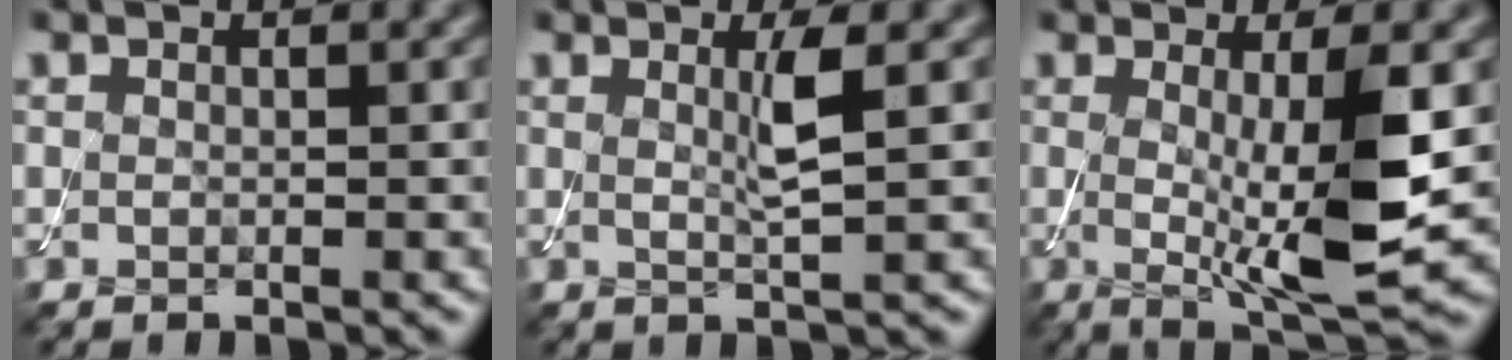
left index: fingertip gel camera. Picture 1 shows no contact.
{"total": 2.6, "force": [0.6, 0.4, 2.5], "torque": [-0.046, -0.004, 0.007]}
{"total": 7.6, "force": [-0.2, 1.4, 7.5], "torque": [-0.118, -0.019, 0.003]}